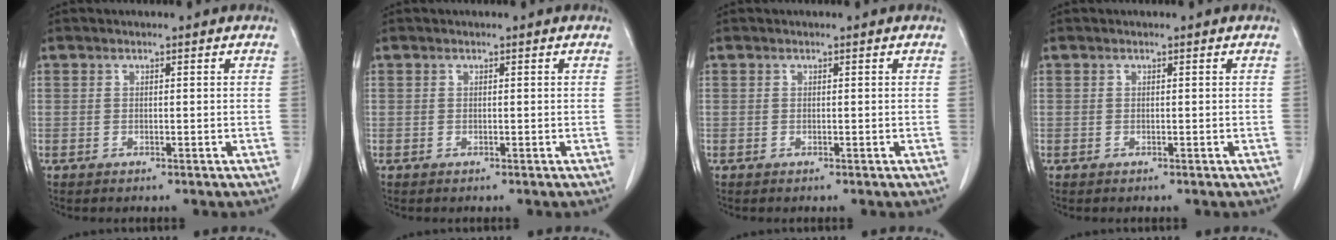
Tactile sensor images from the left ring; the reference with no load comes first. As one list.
[{"total": 0.0}, {"total": 0.0}, {"total": 0.0}]